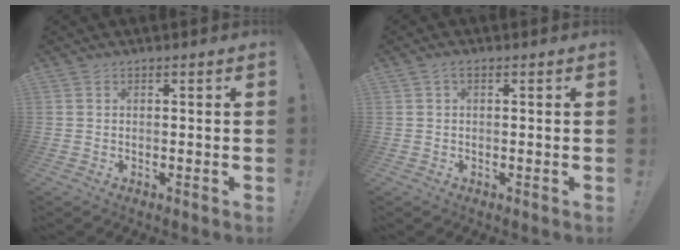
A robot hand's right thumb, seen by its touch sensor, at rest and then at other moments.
{"total": 1.1, "force": [0.3, 0.4, 1.0], "torque": [-0.025, 0.004, 0.005]}